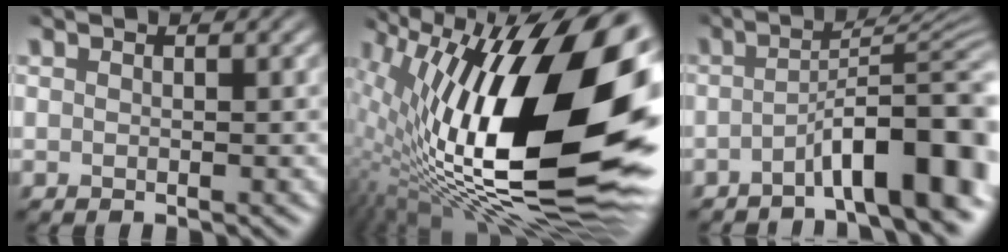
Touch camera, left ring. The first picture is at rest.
{"total": 20.9, "force": [3.0, 9.1, 18.6], "torque": [-0.301, 0.001, 0.043]}
{"total": 8.5, "force": [-3.6, 1.7, 7.6], "torque": [-0.100, 0.022, -0.063]}